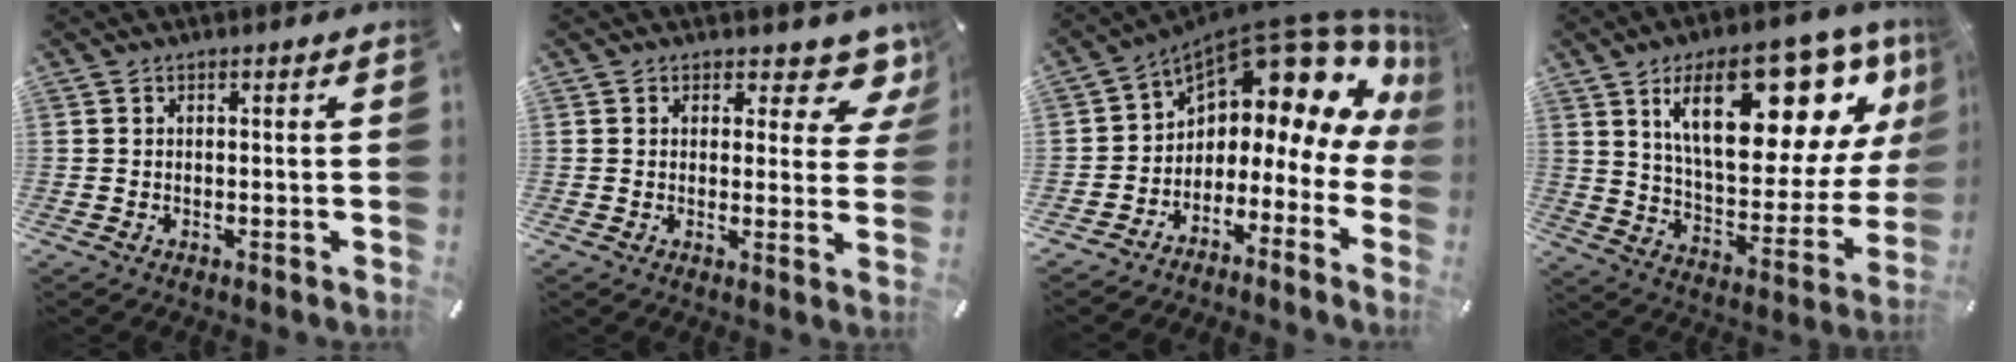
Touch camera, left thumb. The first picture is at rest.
{"total": 6.7, "force": [4.6, 3.4, 3.4], "torque": [-0.025, -0.039, 0.073]}
{"total": 12.0, "force": [8.6, 5.5, 6.2], "torque": [-0.091, -0.083, 0.133]}
{"total": 26.5, "force": [14.2, 11.8, 19.0], "torque": [-0.275, -0.080, 0.235]}